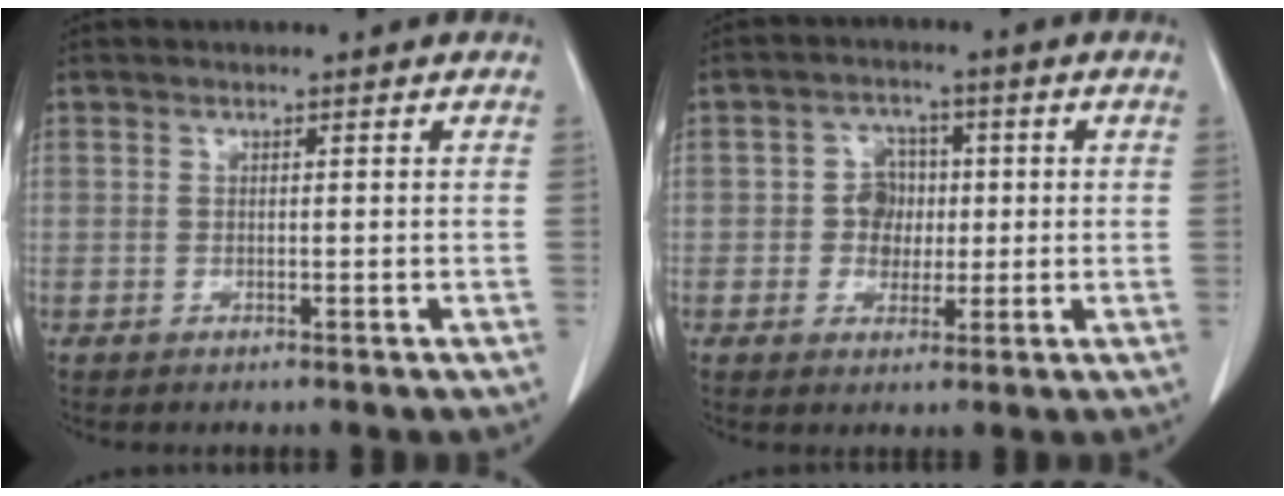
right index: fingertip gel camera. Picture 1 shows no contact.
{"total": 4.8, "force": [0.0, 4.4, 1.9], "torque": [-0.027, 0.015, 0.003]}